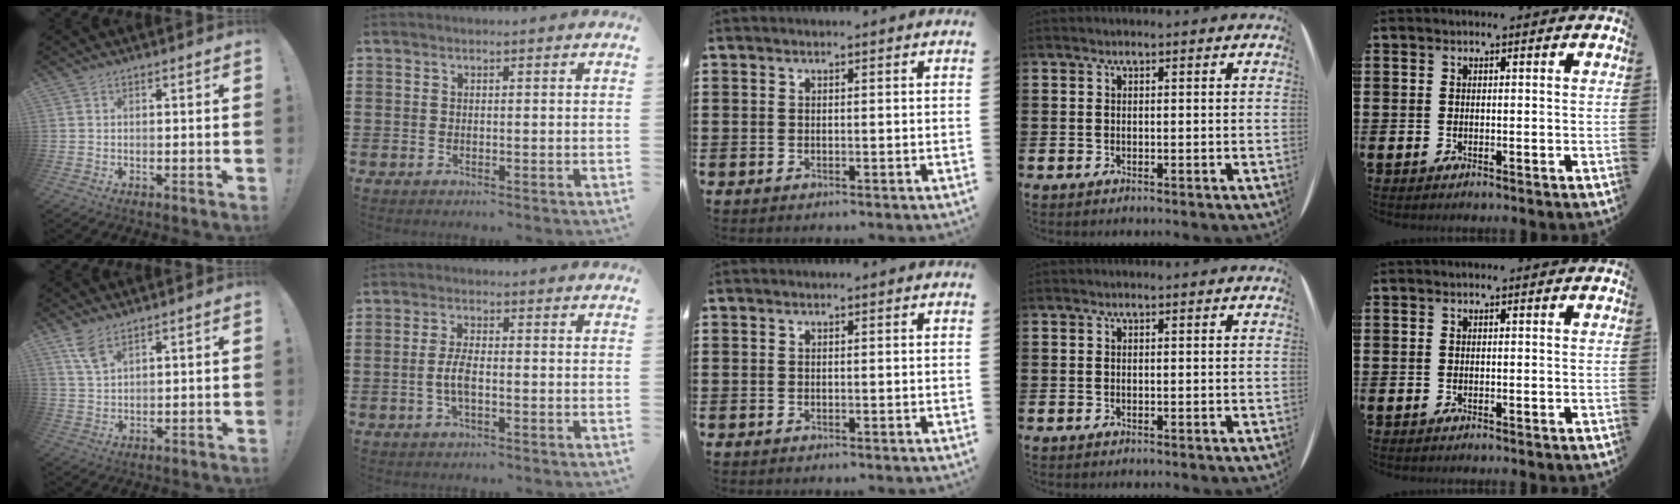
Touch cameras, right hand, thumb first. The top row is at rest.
{"thumb": {"total": 5.7, "force": [4.0, 1.8, 3.6], "torque": [-0.063, -0.021, 0.074]}, "index": {"total": 4.2, "force": [-0.8, 1.6, 3.8], "torque": [-0.084, 0.000, -0.019]}}